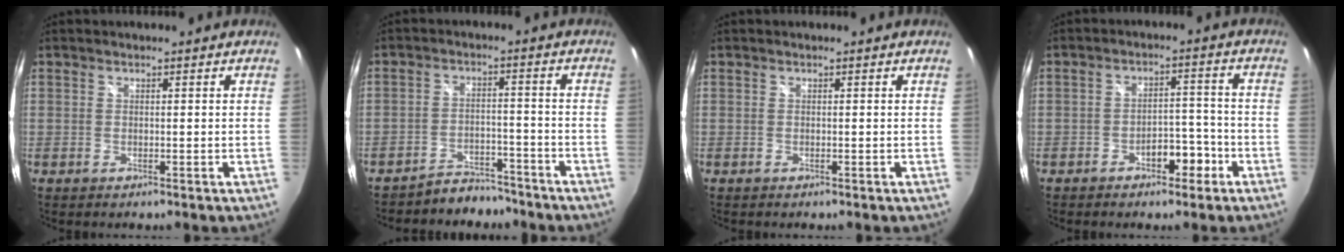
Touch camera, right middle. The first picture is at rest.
{"total": 6.6, "force": [-6.2, 2.4, 0.3], "torque": [-0.019, 0.013, -0.089]}
{"total": 0.0}
{"total": 5.1, "force": [-3.3, 2.8, 2.8], "torque": [-0.047, 0.013, -0.042]}